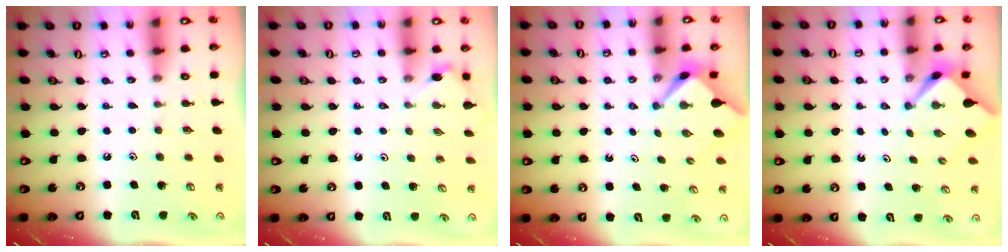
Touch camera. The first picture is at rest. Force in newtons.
{"total": 2.9, "press": 2.8, "slide": 0.5}
{"total": 2.2, "press": 2.2, "slide": 0.1}
{"total": 2.2, "press": 2.2, "slide": 0.1}